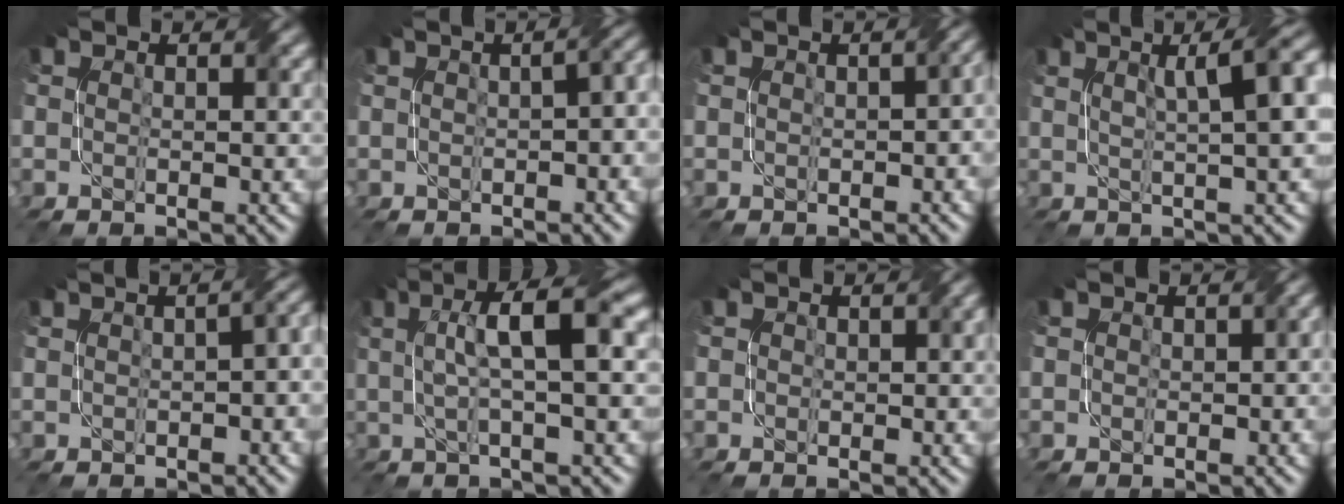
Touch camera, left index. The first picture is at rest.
{"total": 6.2, "force": [0.4, 3.1, 5.3], "torque": [-0.031, 0.020, 0.000]}
{"total": 2.2, "force": [-0.1, 1.1, 2.0], "torque": [-0.016, 0.003, 0.009]}
{"total": 7.3, "force": [2.5, 2.1, 6.5], "torque": [-0.048, 0.033, 0.029]}
{"total": 5.1, "force": [-0.1, 2.5, 4.5], "torque": [-0.021, 0.012, 0.001]}
{"total": 5.7, "force": [1.1, 1.2, 5.4], "torque": [-0.086, 0.018, 0.019]}
{"total": 0.8, "force": [0.1, 0.7, 0.2], "torque": [0.003, 0.000, 0.003]}
{"total": 1.3, "force": [0.0, 1.1, 0.8], "torque": [-0.004, -0.002, 0.005]}